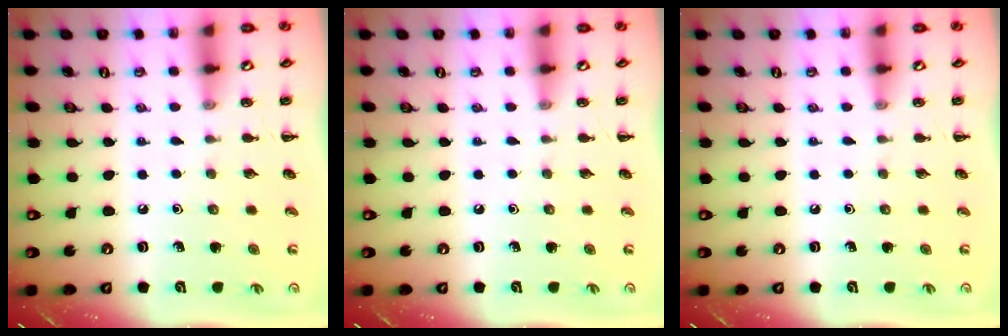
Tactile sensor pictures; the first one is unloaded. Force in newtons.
{"total": 0.0}
{"total": 0.0}